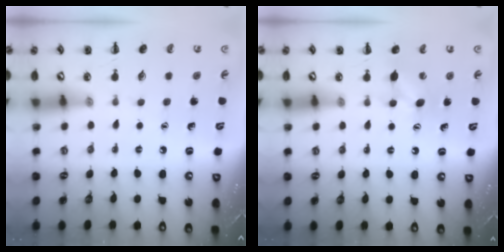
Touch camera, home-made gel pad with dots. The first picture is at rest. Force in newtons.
{"total": 6.7, "press": 6.6, "slide": 1.6}